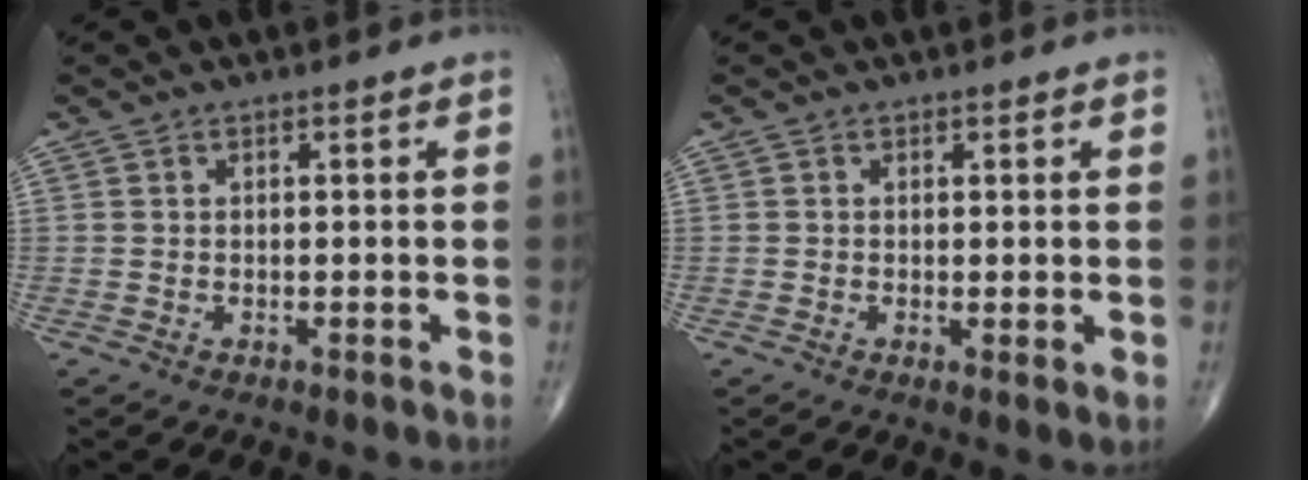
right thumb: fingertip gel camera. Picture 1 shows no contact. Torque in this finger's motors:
{"motor_torque": [-0.23, 0.16, 0.09, 0.05, -0.01]}